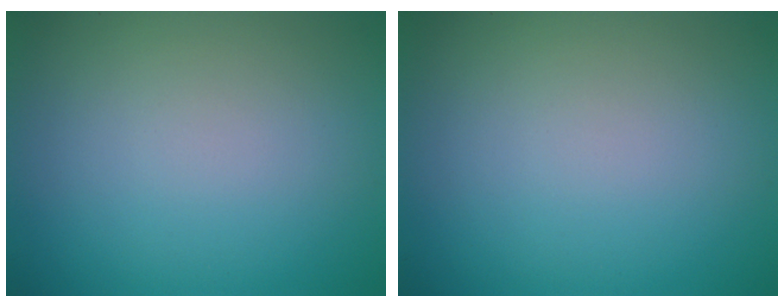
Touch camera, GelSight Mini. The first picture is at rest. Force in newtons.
{"total": 0.0}